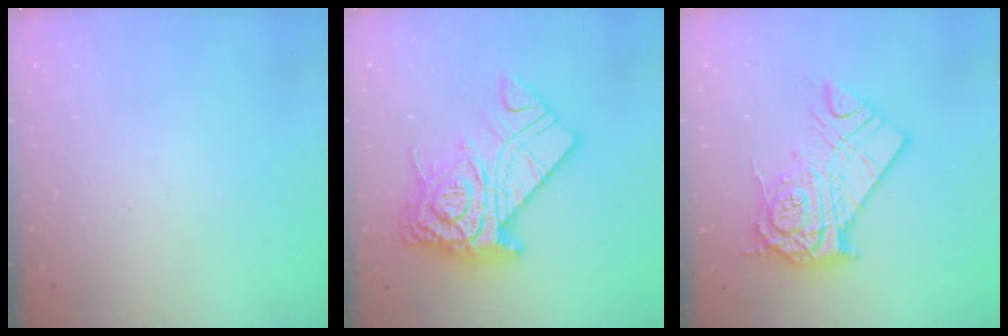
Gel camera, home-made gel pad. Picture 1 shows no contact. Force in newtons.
{"total": 19.9, "press": 19.8, "slide": 2.2}
{"total": 16.4, "press": 16.4, "slide": 1.2}